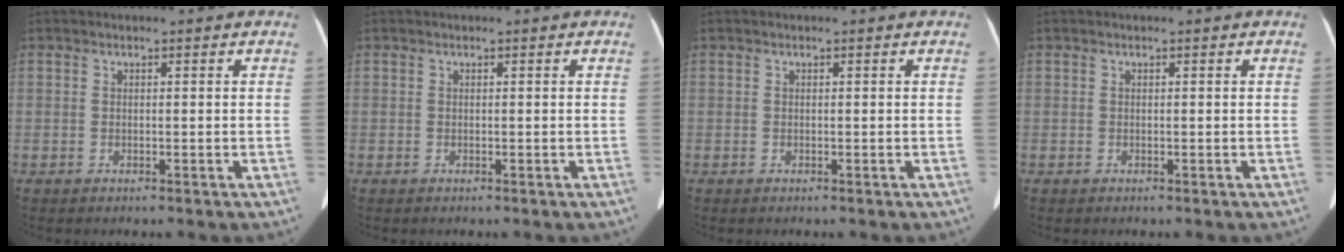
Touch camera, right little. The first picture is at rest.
{"total": 0.0}
{"total": 0.0}
{"total": 0.0}